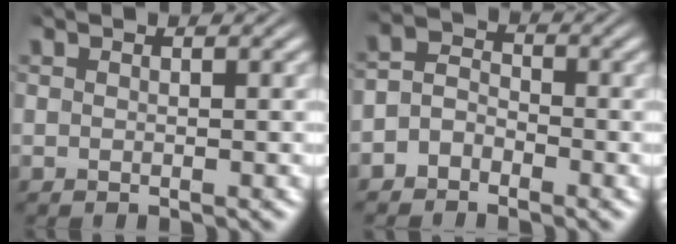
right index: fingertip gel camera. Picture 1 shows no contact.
{"total": 3.7, "force": [-1.7, 3.1, 1.1], "torque": [-0.017, -0.002, -0.039]}